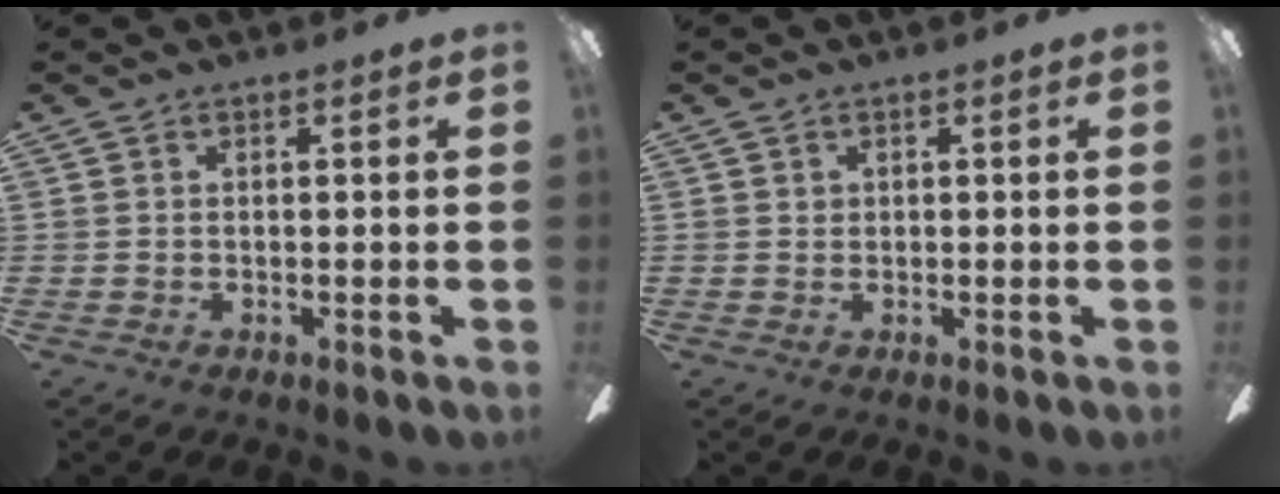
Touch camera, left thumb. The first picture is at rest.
{"total": 0.9, "force": [0.5, 0.8, 0.1], "torque": [-0.002, 0.005, 0.008]}